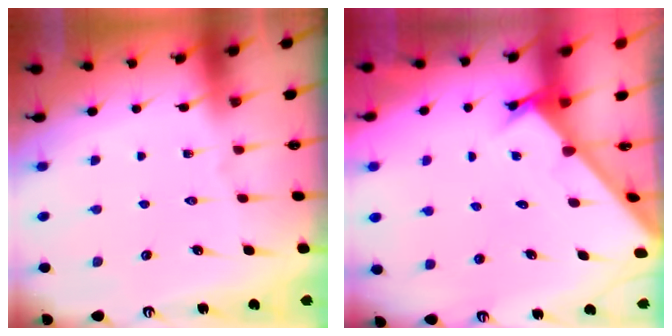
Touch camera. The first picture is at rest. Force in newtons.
{"total": 2.7, "press": 2.7, "slide": 0.3}